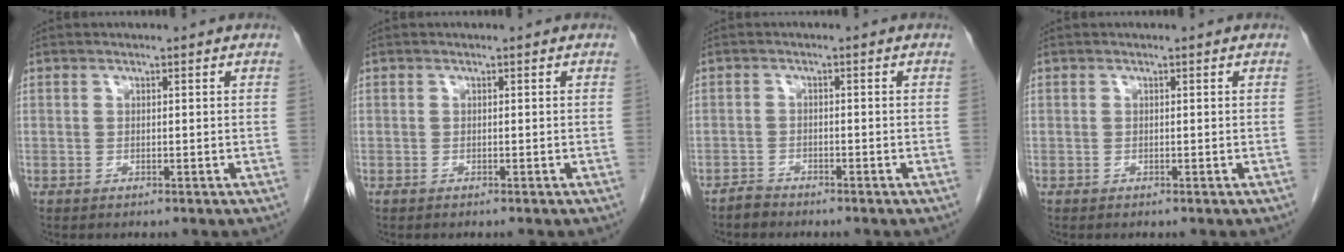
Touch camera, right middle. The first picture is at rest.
{"total": 0.0}
{"total": 1.6, "force": [-1.5, 0.4, -0.1], "torque": [-0.001, -0.001, -0.028]}
{"total": 0.0}